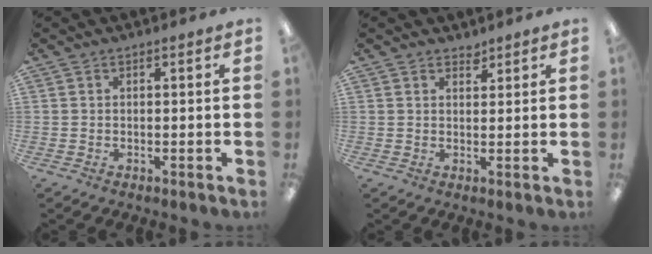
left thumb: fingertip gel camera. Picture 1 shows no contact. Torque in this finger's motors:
{"motor_torque": [-0.01, 0.09, -0.49, 0.24, -0.02]}